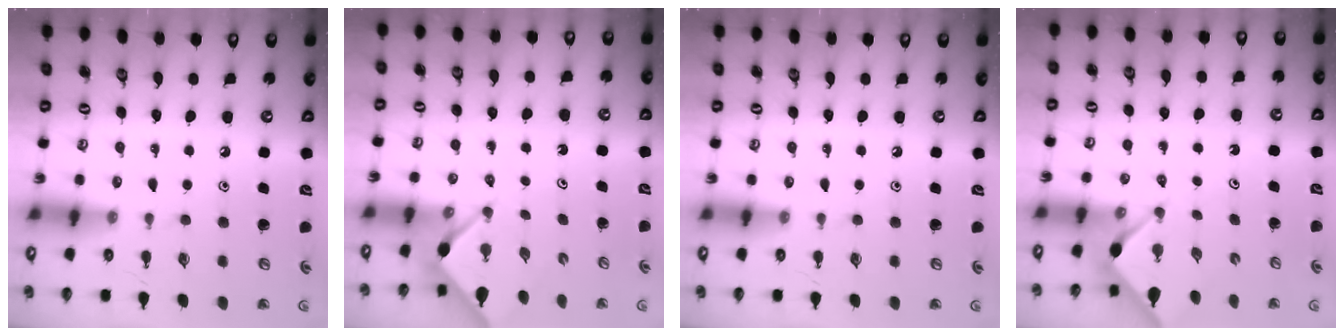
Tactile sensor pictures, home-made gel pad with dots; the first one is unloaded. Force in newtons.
{"total": 3.2, "press": 3.1, "slide": 0.4}
{"total": 0.0}
{"total": 2.8, "press": 2.8, "slide": 0.5}